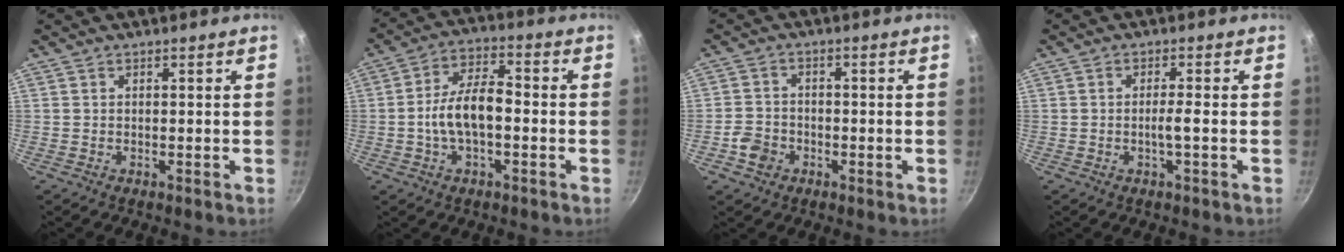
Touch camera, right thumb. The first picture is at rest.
{"total": 10.0, "force": [-1.7, 4.9, 8.5], "torque": [-0.140, 0.036, -0.036]}
{"total": 4.5, "force": [-2.1, 3.6, 1.7], "torque": [-0.026, 0.022, -0.041]}
{"total": 2.3, "force": [-0.8, -0.2, 2.1], "torque": [-0.042, 0.008, -0.015]}